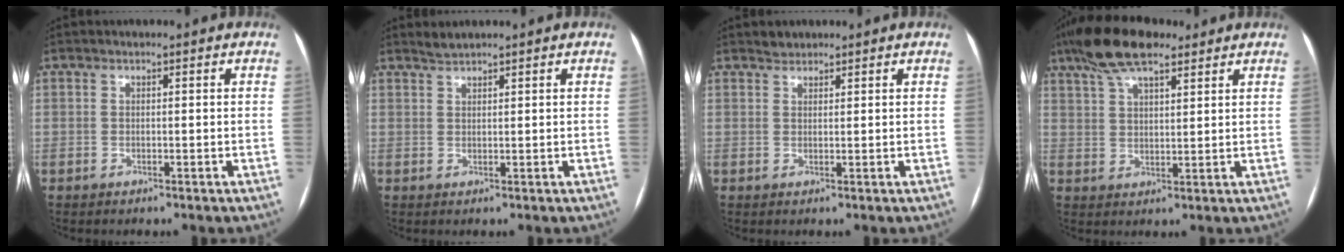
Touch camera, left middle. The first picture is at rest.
{"total": 1.4, "force": [1.4, -0.1, 0.1], "torque": [-0.007, 0.005, 0.031]}
{"total": 1.4, "force": [1.2, 0.6, 0.0], "torque": [-0.003, 0.004, 0.020]}
{"total": 10.3, "force": [7.5, 3.2, 6.4], "torque": [-0.126, 0.026, 0.133]}